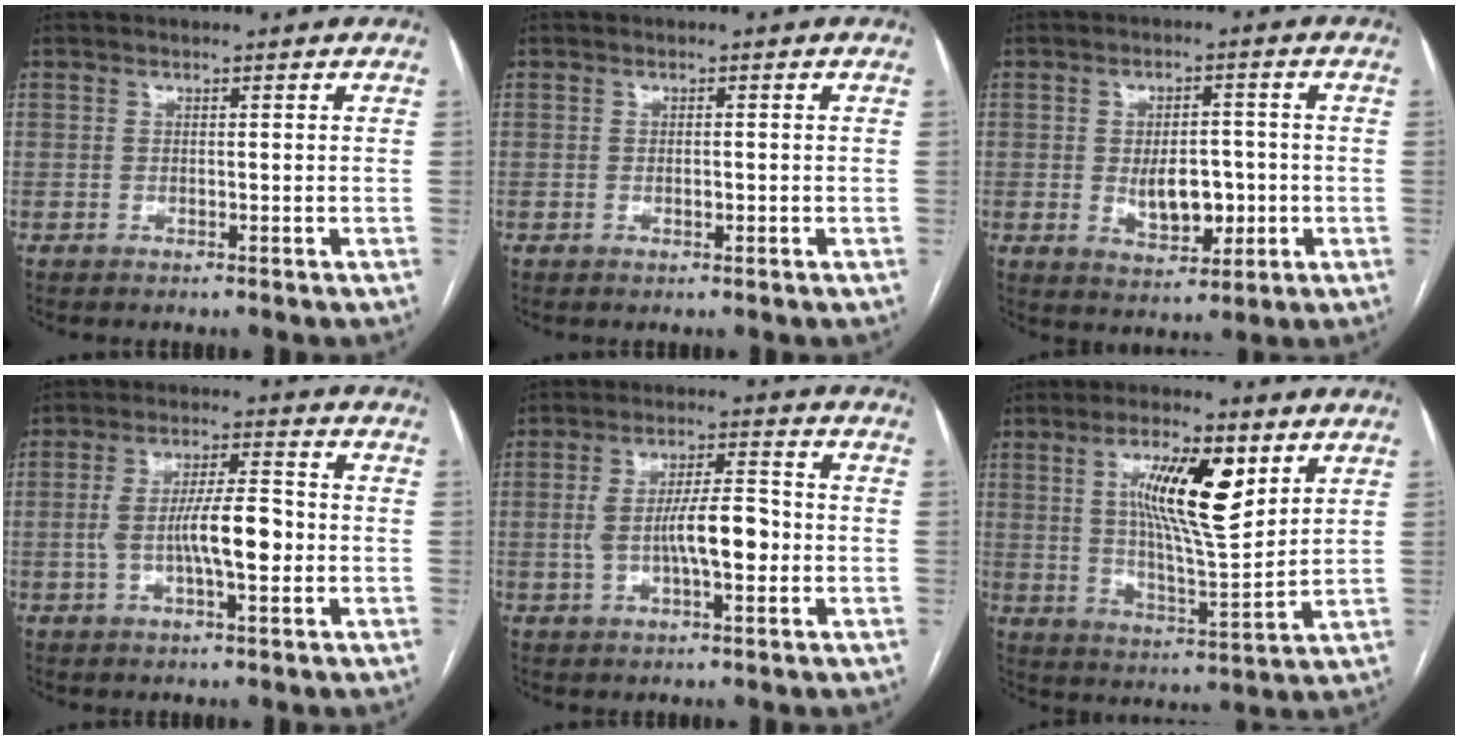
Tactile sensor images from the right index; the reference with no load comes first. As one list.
[{"total": 1.1, "force": [-0.2, 0.4, 0.9], "torque": [-0.018, 0.000, -0.002]}, {"total": 7.2, "force": [-1.0, 3.9, 6.0], "torque": [-0.098, 0.001, -0.005]}, {"total": 8.5, "force": [-1.2, 2.1, 8.1], "torque": [-0.150, 0.014, -0.020]}, {"total": 8.5, "force": [-1.2, 2.3, 8.1], "torque": [-0.150, 0.016, -0.019]}, {"total": 13.3, "force": [5.1, 2.8, 12.0], "torque": [-0.215, 0.001, 0.088]}]